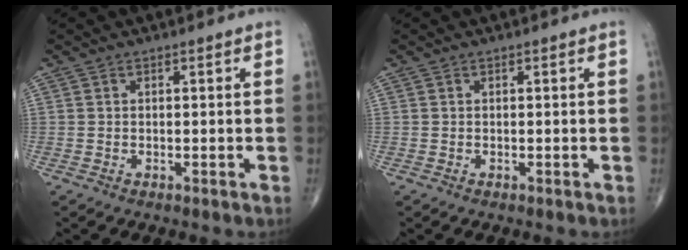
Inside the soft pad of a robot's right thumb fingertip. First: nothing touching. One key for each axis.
{"total": 0.0}